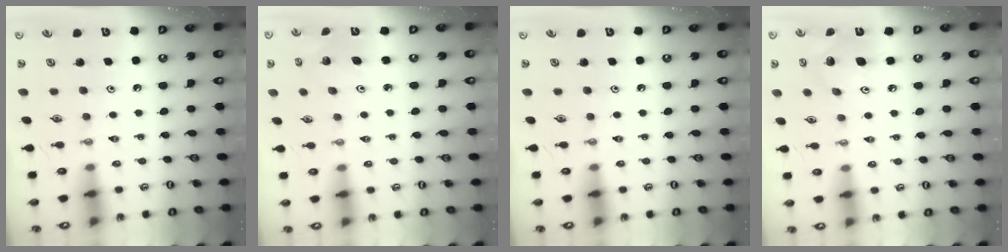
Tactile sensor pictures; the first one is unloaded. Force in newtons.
{"total": 2.8, "press": 2.8, "slide": 0.2}
{"total": 0.0}
{"total": 11.3, "press": 11.2, "slide": 1.4}